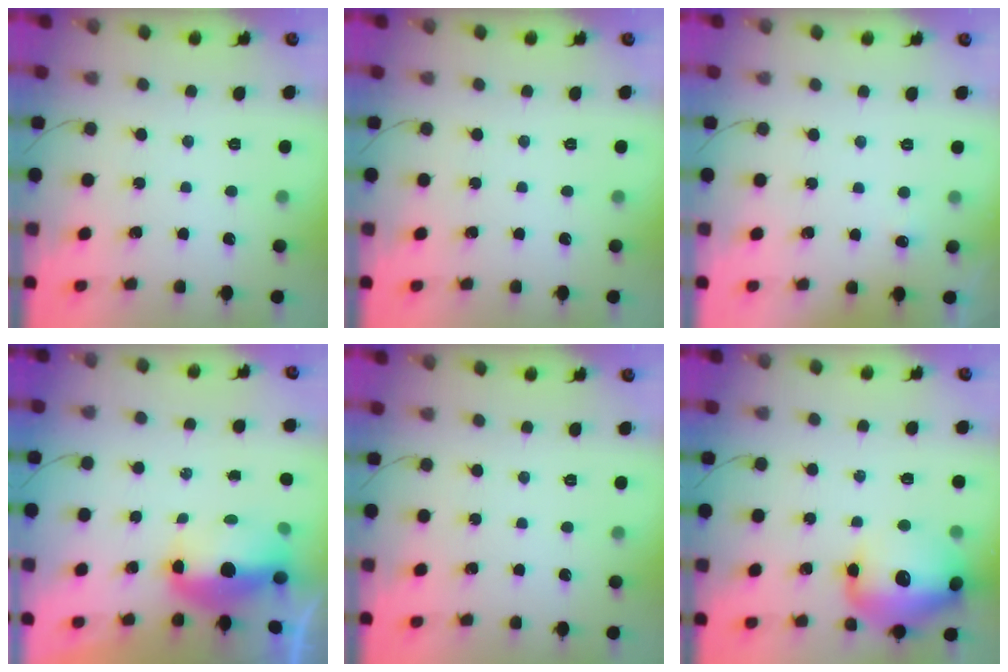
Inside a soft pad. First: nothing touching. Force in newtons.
{"total": 0.0}
{"total": 2.4, "press": 2.2, "slide": 1.1}
{"total": 7.6, "press": 7.6, "slide": 1.1}
{"total": 0.0}
{"total": 17.0, "press": 16.7, "slide": 3.4}